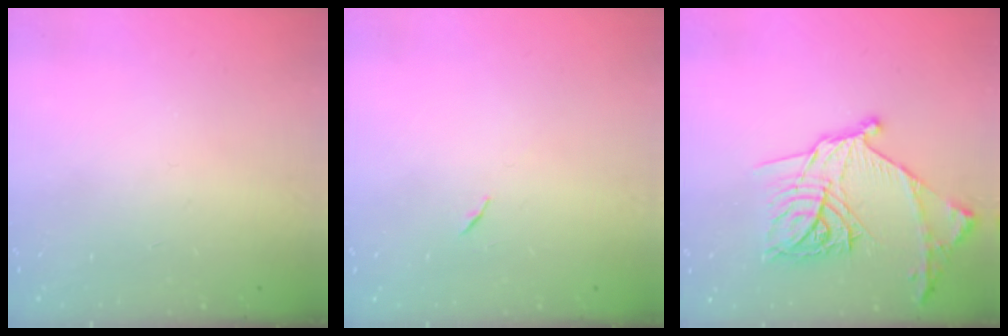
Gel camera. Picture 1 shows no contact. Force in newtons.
{"total": 5.3, "press": 4.8, "slide": 2.2}
{"total": 21.1, "press": 21.0, "slide": 1.2}